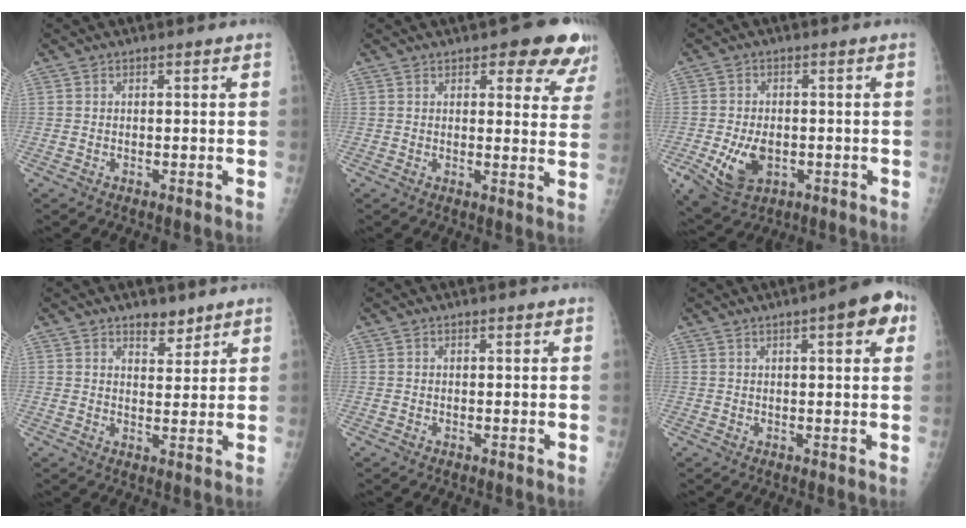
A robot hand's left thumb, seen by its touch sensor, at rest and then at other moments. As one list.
[{"total": 10.0, "force": [6.7, 4.1, 6.3], "torque": [-0.027, -0.028, 0.065]}, {"total": 8.1, "force": [-2.2, 5.5, 5.6], "torque": [-0.095, 0.000, -0.024]}, {"total": 3.9, "force": [3.2, 1.7, 1.4], "torque": [0.003, -0.022, 0.052]}, {"total": 0.6, "force": [0.5, 0.1, 0.3], "torque": [-0.002, 0.001, 0.006]}, {"total": 7.8, "force": [3.3, 2.1, 6.7], "torque": [-0.071, 0.002, 0.036]}]